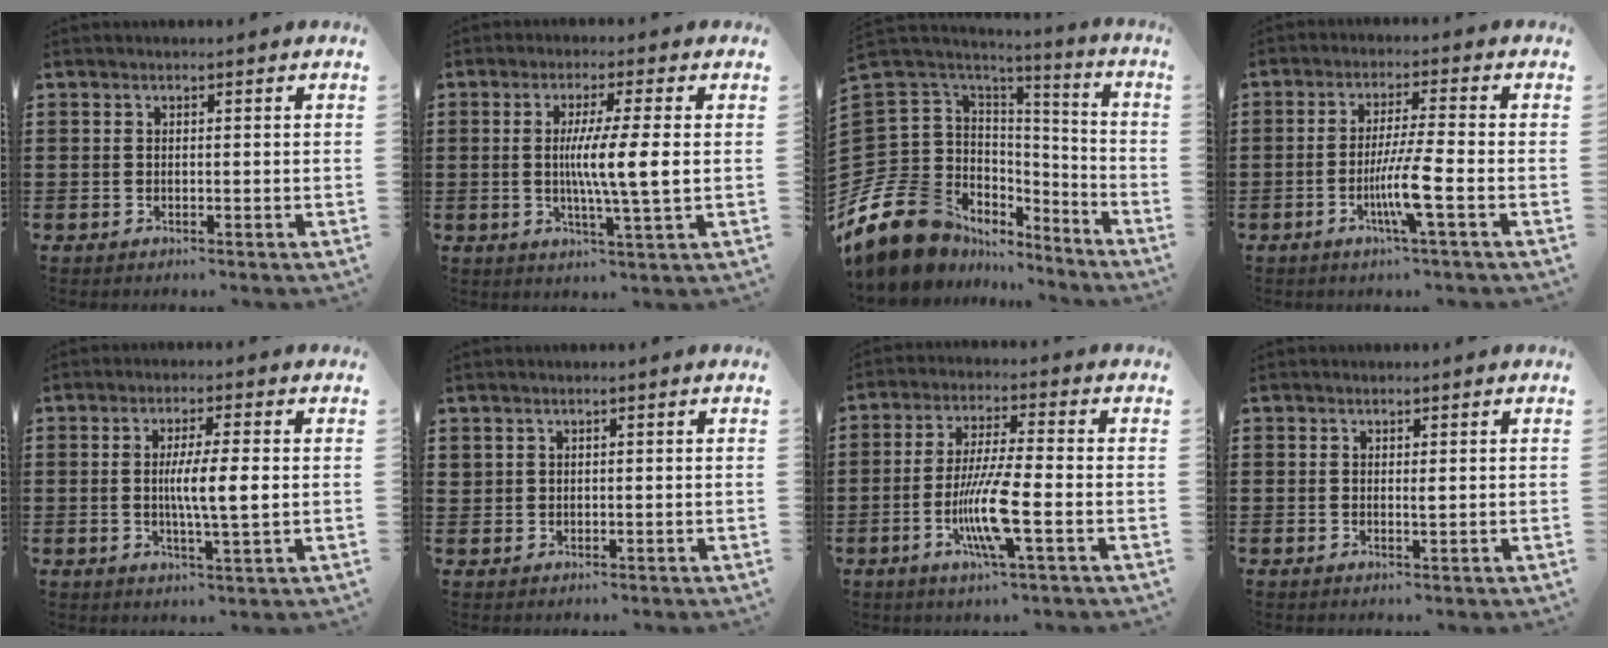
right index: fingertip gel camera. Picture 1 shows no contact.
{"total": 7.3, "force": [0.3, -0.1, 7.3], "torque": [-0.132, -0.007, 0.000]}
{"total": 15.2, "force": [-9.3, 10.1, 6.5], "torque": [-0.191, -0.001, -0.170]}
{"total": 6.8, "force": [-2.4, -0.3, 6.3], "torque": [-0.125, -0.020, -0.049]}
{"total": 5.9, "force": [0.1, 0.6, 5.9], "torque": [-0.105, -0.006, -0.003]}
{"total": 1.0, "force": [0.8, 0.6, 0.1], "torque": [-0.003, 0.003, 0.015]}
{"total": 9.8, "force": [-2.9, 1.4, 9.3], "torque": [-0.190, -0.016, -0.058]}
{"total": 0.8, "force": [0.3, 0.1, 0.8], "torque": [-0.016, 0.002, 0.005]}